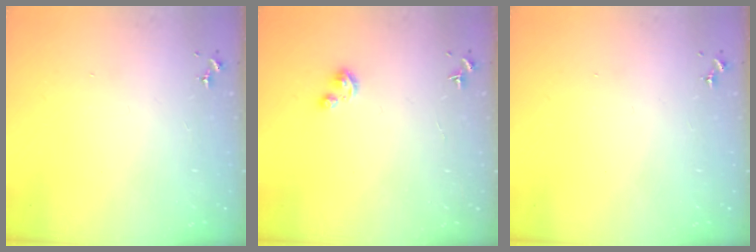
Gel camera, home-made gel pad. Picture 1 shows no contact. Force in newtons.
{"total": 2.7, "press": 2.7, "slide": 0.3}
{"total": 0.0}